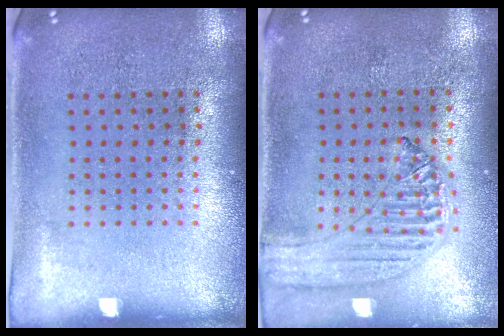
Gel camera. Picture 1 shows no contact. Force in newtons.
{"total": 1.2, "press": 1.2, "slide": 0.1}